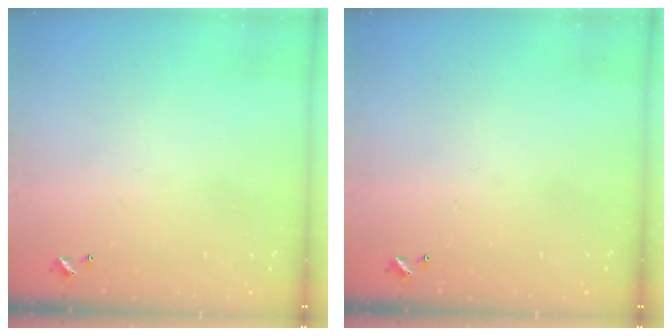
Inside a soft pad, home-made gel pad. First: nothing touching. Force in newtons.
{"total": 0.0}